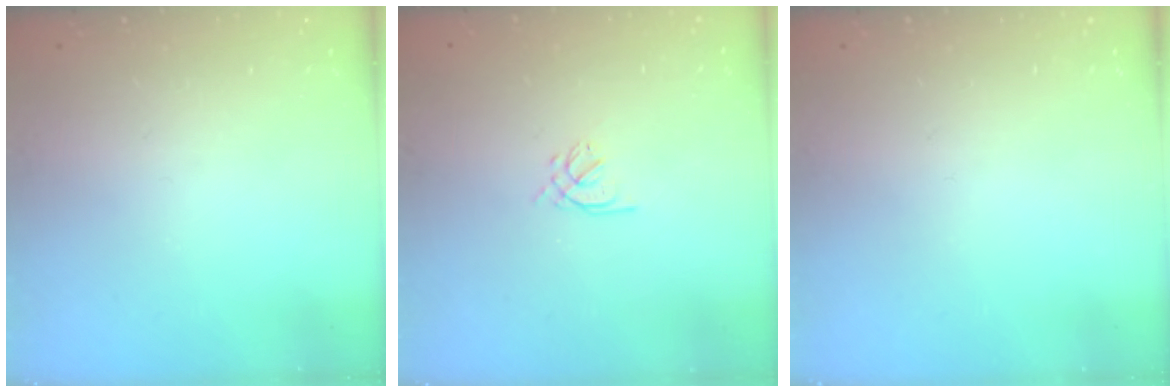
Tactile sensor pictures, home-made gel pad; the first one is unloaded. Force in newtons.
{"total": 1.2, "press": 1.0, "slide": 0.5}
{"total": 0.0}